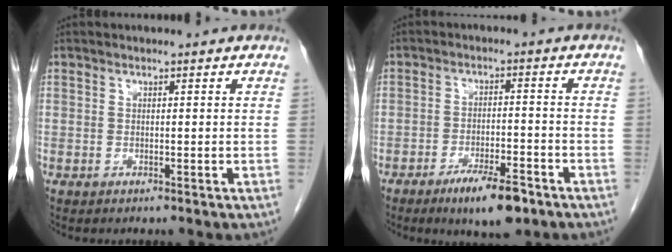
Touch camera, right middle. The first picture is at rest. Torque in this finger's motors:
{"motor_torque": [0.36, -0.35, 0.09, 0.03]}